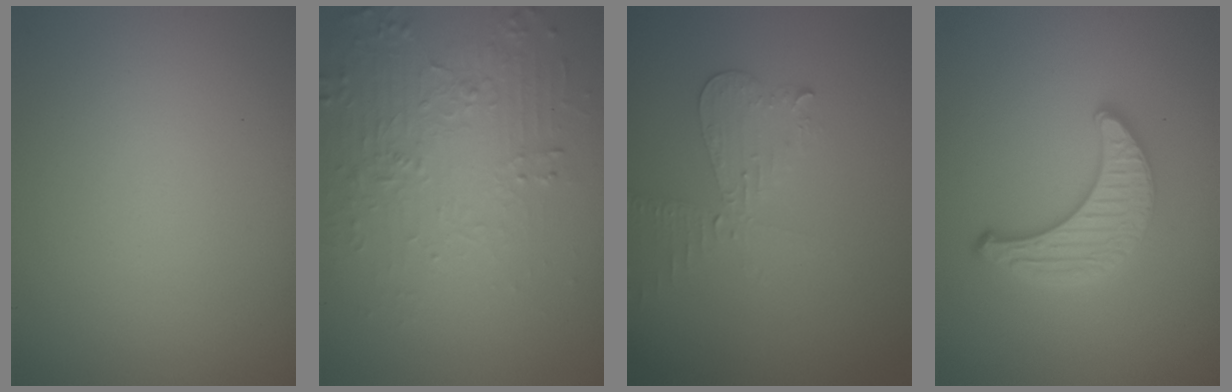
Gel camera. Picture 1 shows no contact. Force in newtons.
{"total": 4.9, "press": 3.6, "slide": 3.4}
{"total": 2.4, "press": 2.4, "slide": 0.5}
{"total": 3.5, "press": 3.2, "slide": 1.5}